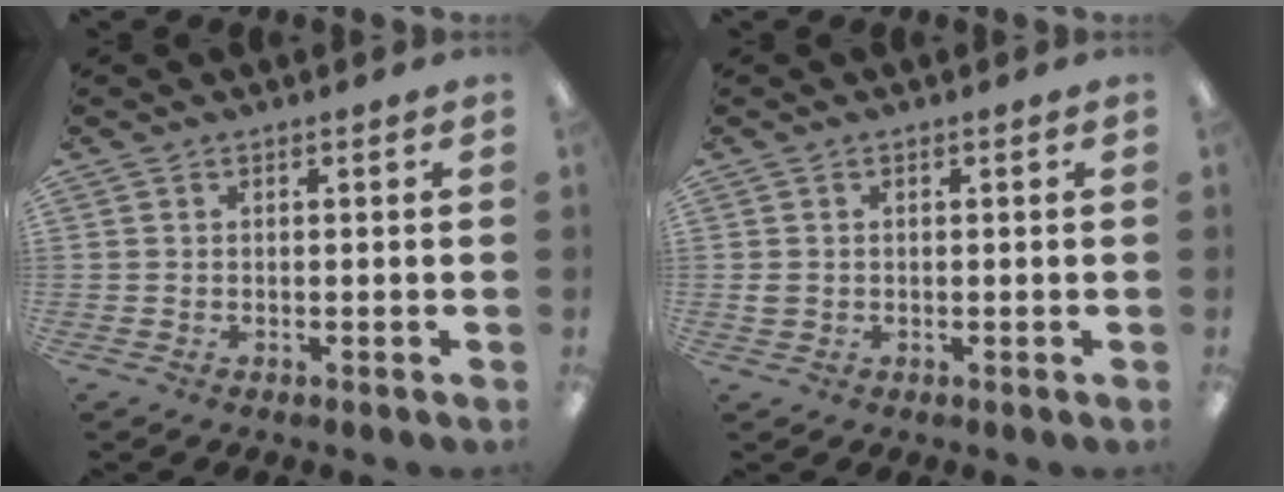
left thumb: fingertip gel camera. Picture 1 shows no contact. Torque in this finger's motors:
{"motor_torque": [-0.42, 0.10, 0.33, -0.25, 0.00]}